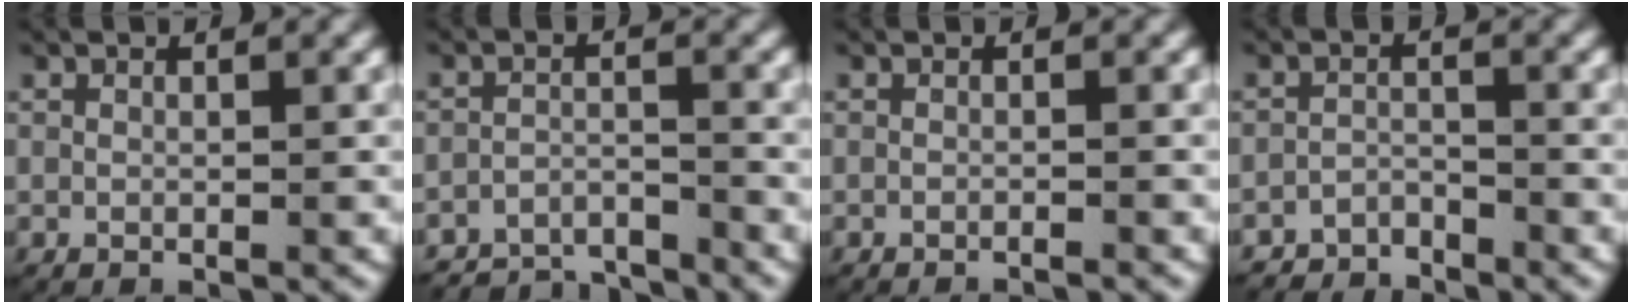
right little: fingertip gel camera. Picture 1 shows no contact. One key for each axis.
{"total": 6.7, "fx": -6.4, "fy": 1.8, "fz": 1.2, "tx": -0.011, "ty": -0.016, "tz": -0.109}
{"total": 1.0, "fx": -0.9, "fy": -0.2, "fz": 0.2, "tx": -0.002, "ty": 0.002, "tz": -0.018}
{"total": 3.1, "fx": -3.0, "fy": 1.0, "fz": 0.1, "tx": -0.002, "ty": -0.007, "tz": -0.058}